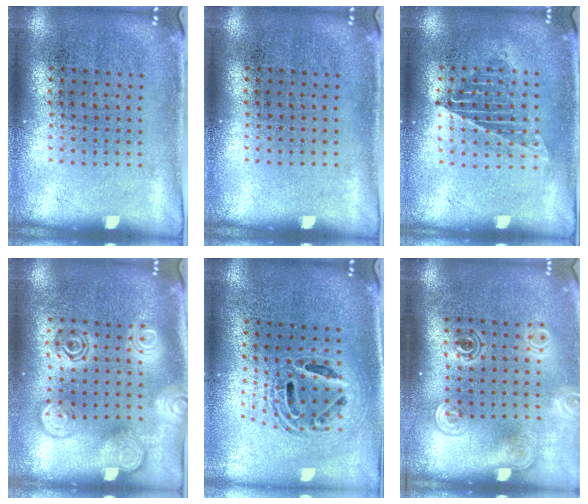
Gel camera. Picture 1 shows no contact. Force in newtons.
{"total": 0.0}
{"total": 1.2, "press": 1.1, "slide": 0.4}
{"total": 3.0, "press": 3.0, "slide": 0.4}
{"total": 1.9, "press": 1.5, "slide": 1.2}
{"total": 1.8, "press": 1.4, "slide": 1.2}